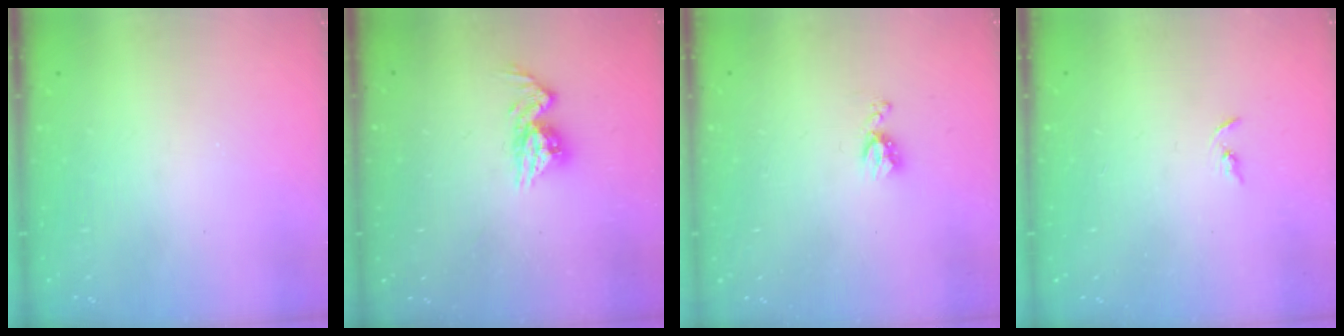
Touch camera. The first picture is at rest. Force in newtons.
{"total": 9.8, "press": 9.8, "slide": 0.8}
{"total": 5.2, "press": 5.1, "slide": 0.6}
{"total": 2.4, "press": 2.3, "slide": 0.2}